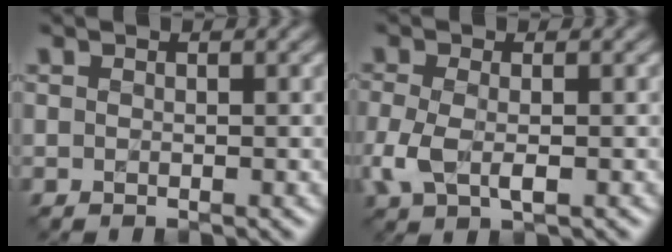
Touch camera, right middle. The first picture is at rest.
{"total": 3.5, "force": [-0.8, 1.6, 3.0], "torque": [-0.080, -0.006, -0.019]}